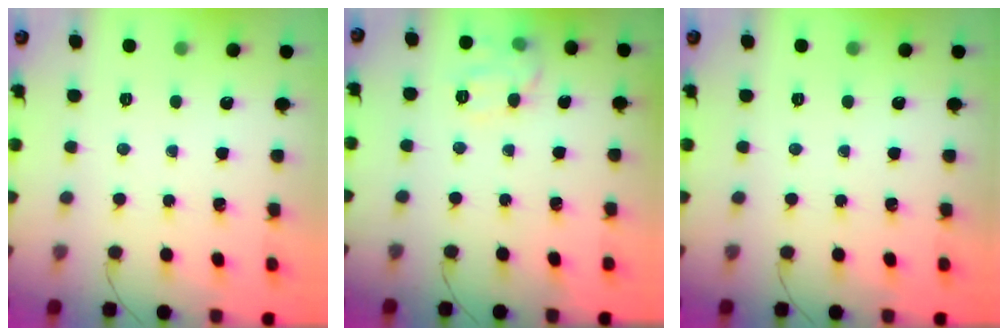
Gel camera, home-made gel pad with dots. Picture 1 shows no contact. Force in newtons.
{"total": 9.4, "press": 9.3, "slide": 1.2}
{"total": 0.0}